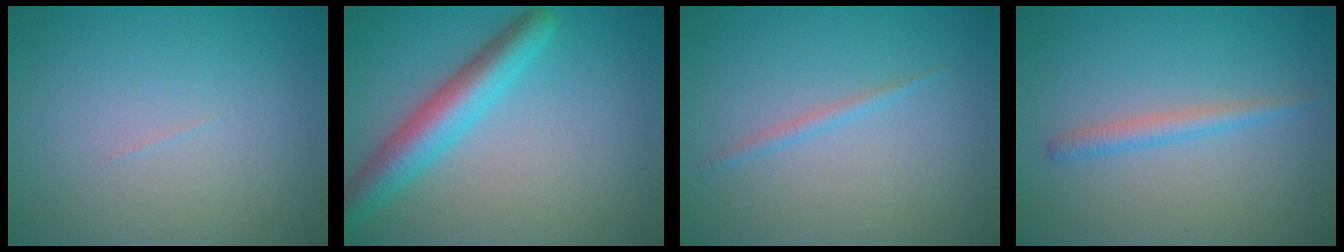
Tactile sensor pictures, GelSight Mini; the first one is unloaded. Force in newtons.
{"total": 5.1, "press": 5.1, "slide": 0.2}
{"total": 0.9, "press": 0.9, "slide": 0.1}
{"total": 1.7, "press": 1.7, "slide": 0.0}